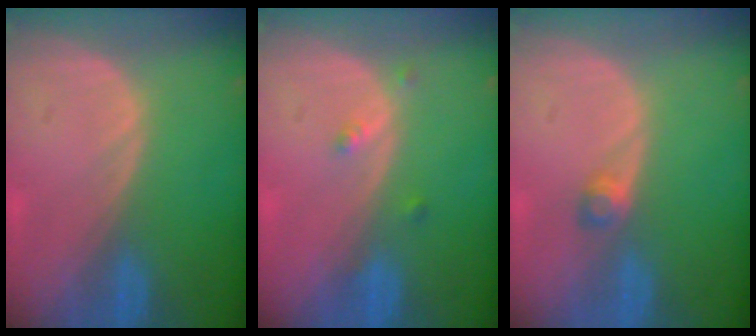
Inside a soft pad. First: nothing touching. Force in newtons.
{"total": 1.9, "press": 1.5, "slide": 1.0}
{"total": 2.0, "press": 1.7, "slide": 1.1}